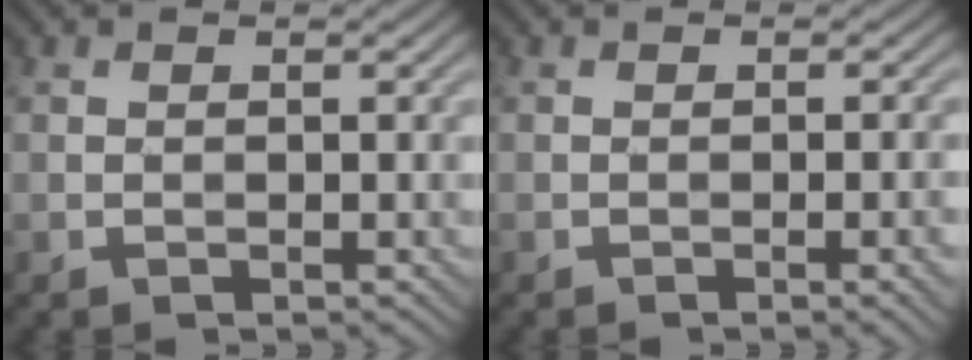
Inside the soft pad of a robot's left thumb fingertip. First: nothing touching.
{"total": 2.9, "force": [-0.8, 0.6, 2.7], "torque": [-0.037, 0.002, -0.015]}